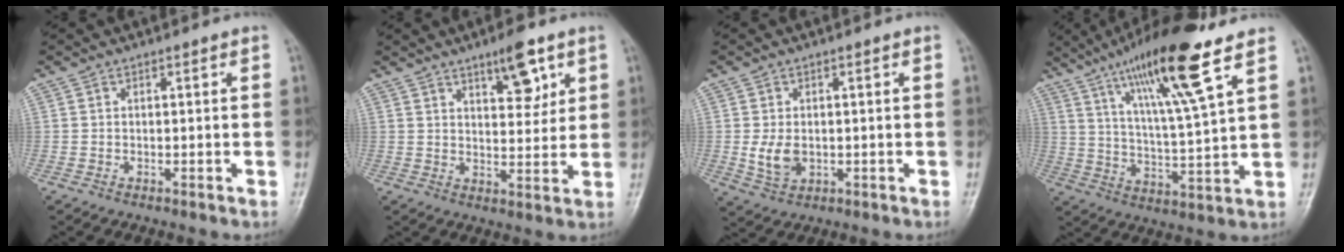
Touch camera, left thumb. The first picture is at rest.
{"total": 7.6, "force": [4.5, 2.8, 5.5], "torque": [-0.062, -0.027, 0.066]}
{"total": 4.6, "force": [-0.3, 3.3, 3.3], "torque": [-0.054, -0.008, 0.002]}
{"total": 17.7, "force": [10.4, 2.1, 14.2], "torque": [-0.239, -0.044, 0.181]}